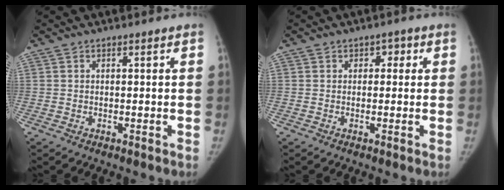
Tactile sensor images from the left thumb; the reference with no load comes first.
{"total": 2.2, "force": [0.5, 1.9, 1.0], "torque": [0.013, 0.004, -0.002]}